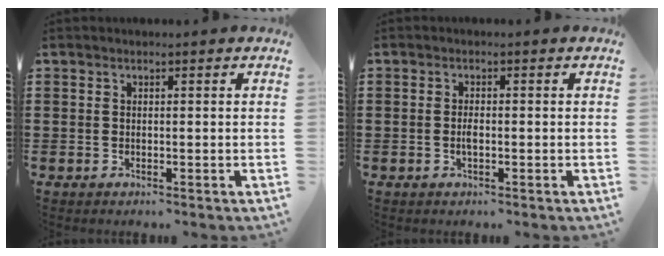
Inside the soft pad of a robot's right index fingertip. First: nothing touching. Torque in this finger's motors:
{"motor_torque": [2.14, 0.00, 0.18, 0.07]}